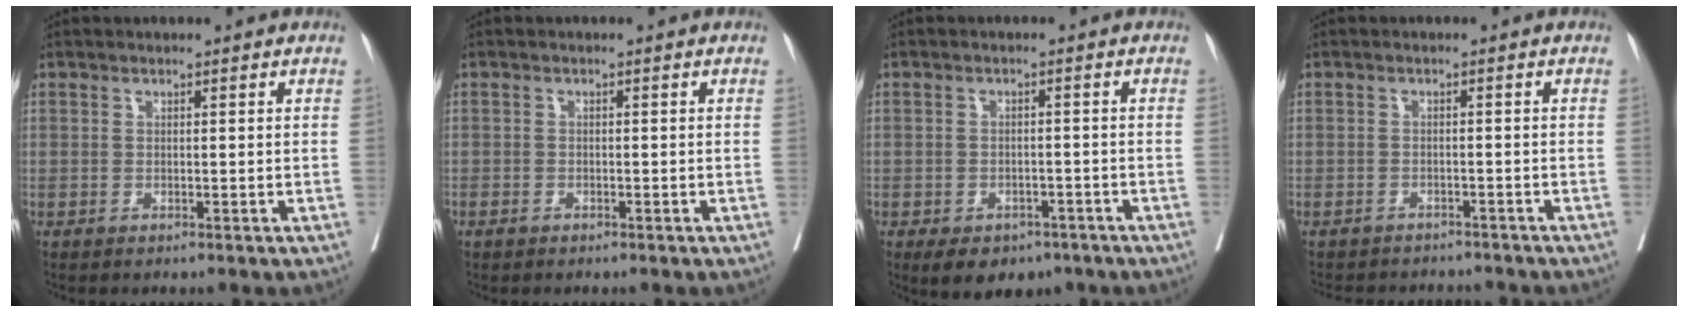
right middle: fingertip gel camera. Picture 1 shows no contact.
{"total": 0.9, "force": [-0.6, 0.6, 0.2], "torque": [-0.006, 0.003, -0.012]}
{"total": 8.1, "force": [-5.4, 4.9, 3.4], "torque": [-0.044, 0.007, -0.074]}
{"total": 7.6, "force": [-7.1, 2.4, 1.2], "torque": [-0.018, 0.004, -0.088]}